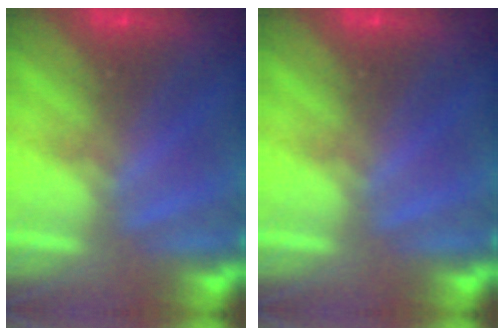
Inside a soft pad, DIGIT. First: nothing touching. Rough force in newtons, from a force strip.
{"total": 0.0}